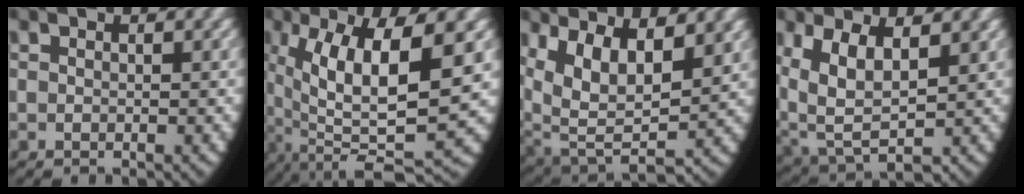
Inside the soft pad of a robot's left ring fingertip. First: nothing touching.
{"total": 11.9, "force": [-1.7, 5.1, 10.7], "torque": [-0.193, -0.034, 0.001]}
{"total": 12.4, "force": [1.4, 9.6, 7.7], "torque": [-0.206, -0.063, 0.045]}
{"total": 8.9, "force": [0.7, 6.5, 6.1], "torque": [-0.158, -0.050, 0.041]}